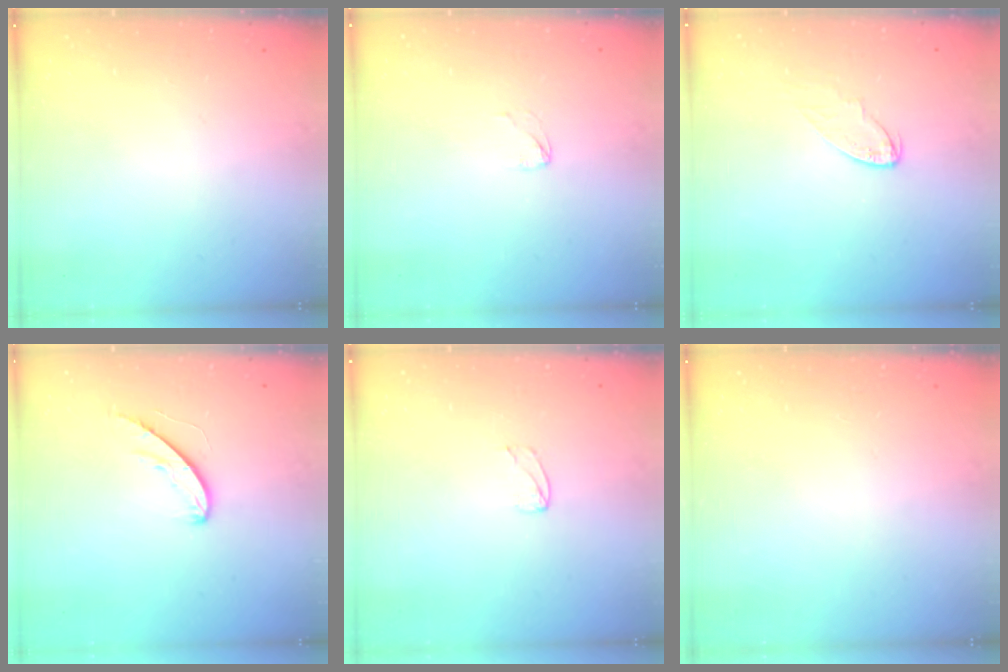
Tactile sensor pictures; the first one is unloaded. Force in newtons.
{"total": 2.7, "press": 2.7, "slide": 0.2}
{"total": 4.9, "press": 4.9, "slide": 0.2}
{"total": 5.0, "press": 5.0, "slide": 0.4}
{"total": 2.4, "press": 2.4, "slide": 0.2}
{"total": 0.0}